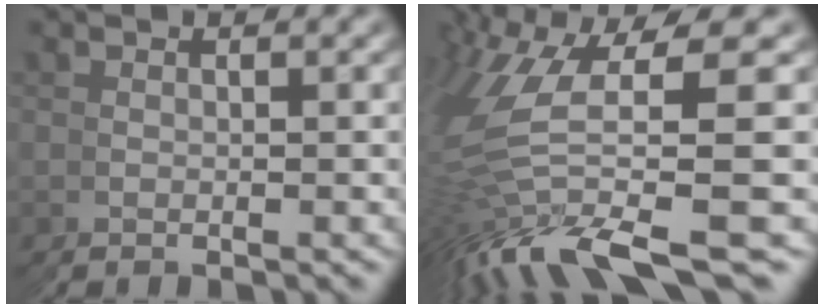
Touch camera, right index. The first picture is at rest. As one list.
[{"total": 5.9, "force": [0.4, 2.9, 5.1], "torque": [-0.130, 0.006, 0.001]}]